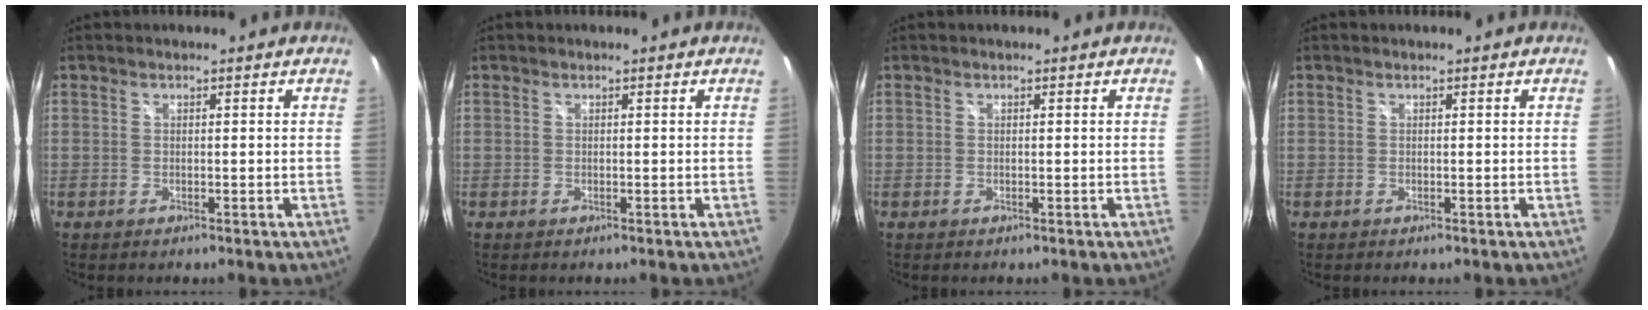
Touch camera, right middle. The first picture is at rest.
{"total": 0.0}
{"total": 0.0}
{"total": 0.0}